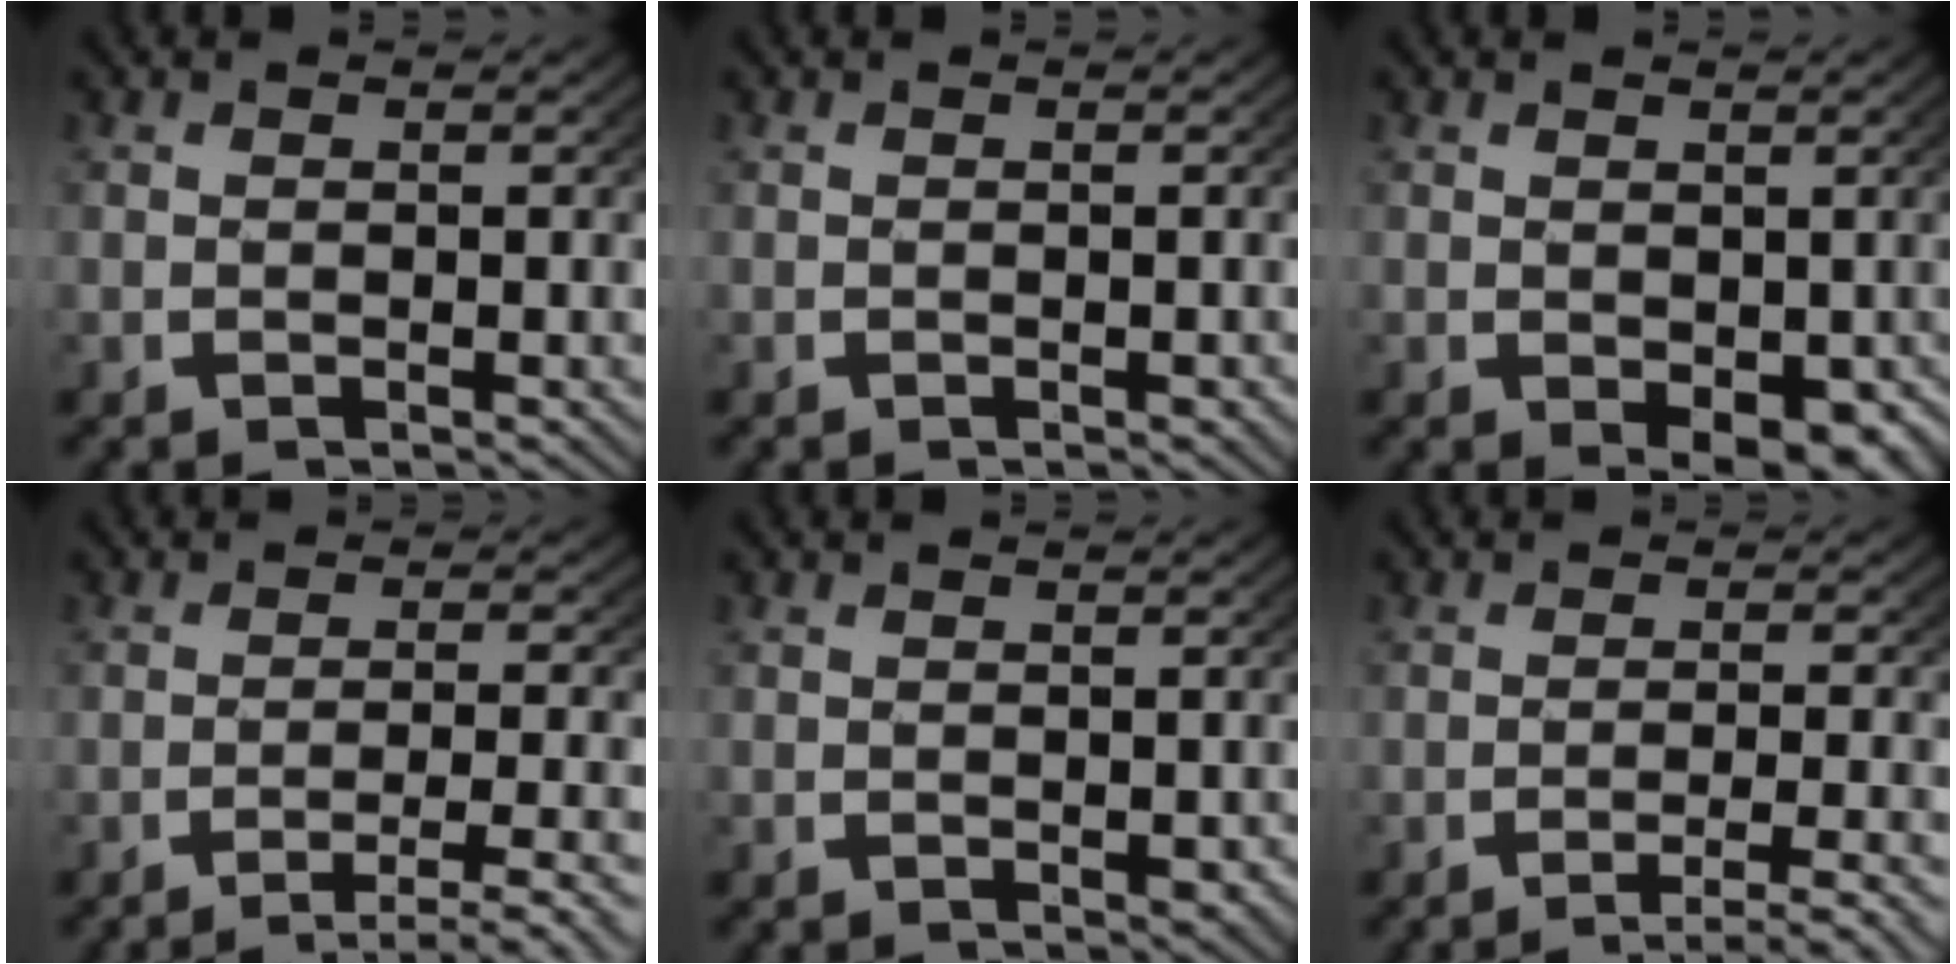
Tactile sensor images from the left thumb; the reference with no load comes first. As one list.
[{"total": 0.0}, {"total": 3.5, "force": [-0.4, 2.3, 2.6], "torque": [-0.038, -0.028, 0.015]}, {"total": 5.2, "force": [-3.5, 1.7, 3.4], "torque": [-0.055, -0.010, -0.049]}, {"total": 0.6, "force": [0.0, 0.5, 0.4], "torque": [-0.004, -0.006, 0.002]}, {"total": 4.7, "force": [-3.3, 1.3, 3.1], "torque": [-0.051, -0.008, -0.048]}]